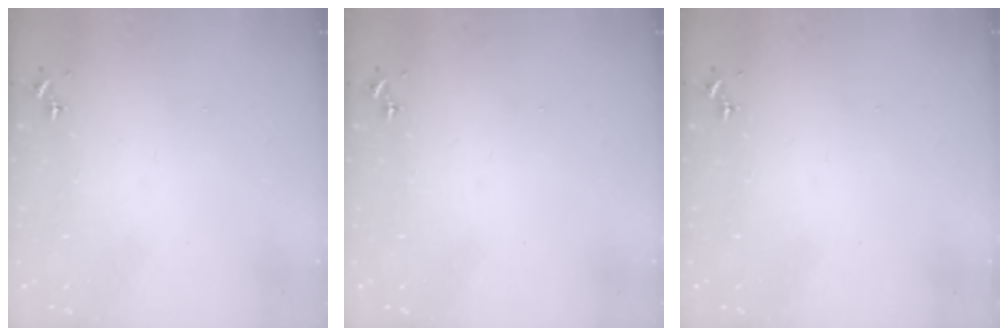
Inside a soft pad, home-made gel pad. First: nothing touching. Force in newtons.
{"total": 0.0}
{"total": 0.0}